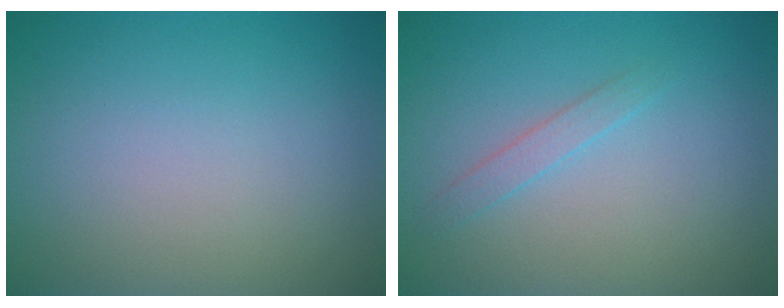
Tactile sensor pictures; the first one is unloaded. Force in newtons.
{"total": 1.2, "press": 1.2, "slide": 0.1}